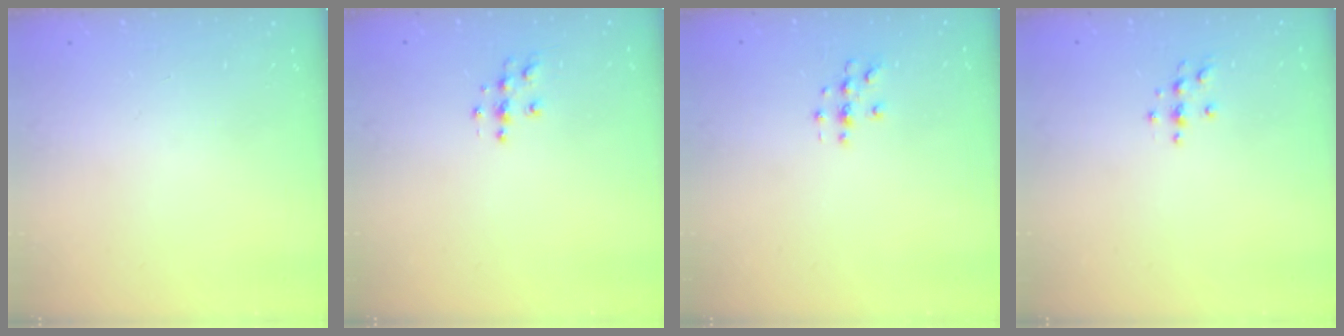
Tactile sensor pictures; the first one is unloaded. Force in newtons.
{"total": 5.1, "press": 5.1, "slide": 0.3}
{"total": 3.0, "press": 3.0, "slide": 0.3}
{"total": 3.5, "press": 3.4, "slide": 0.5}